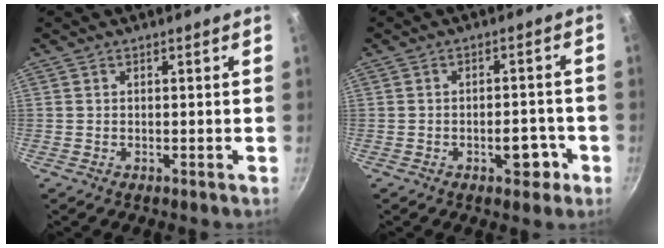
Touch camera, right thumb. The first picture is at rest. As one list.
[{"total": 5.3, "force": [-2.2, 2.9, 3.9], "torque": [-0.029, 0.019, -0.027]}]